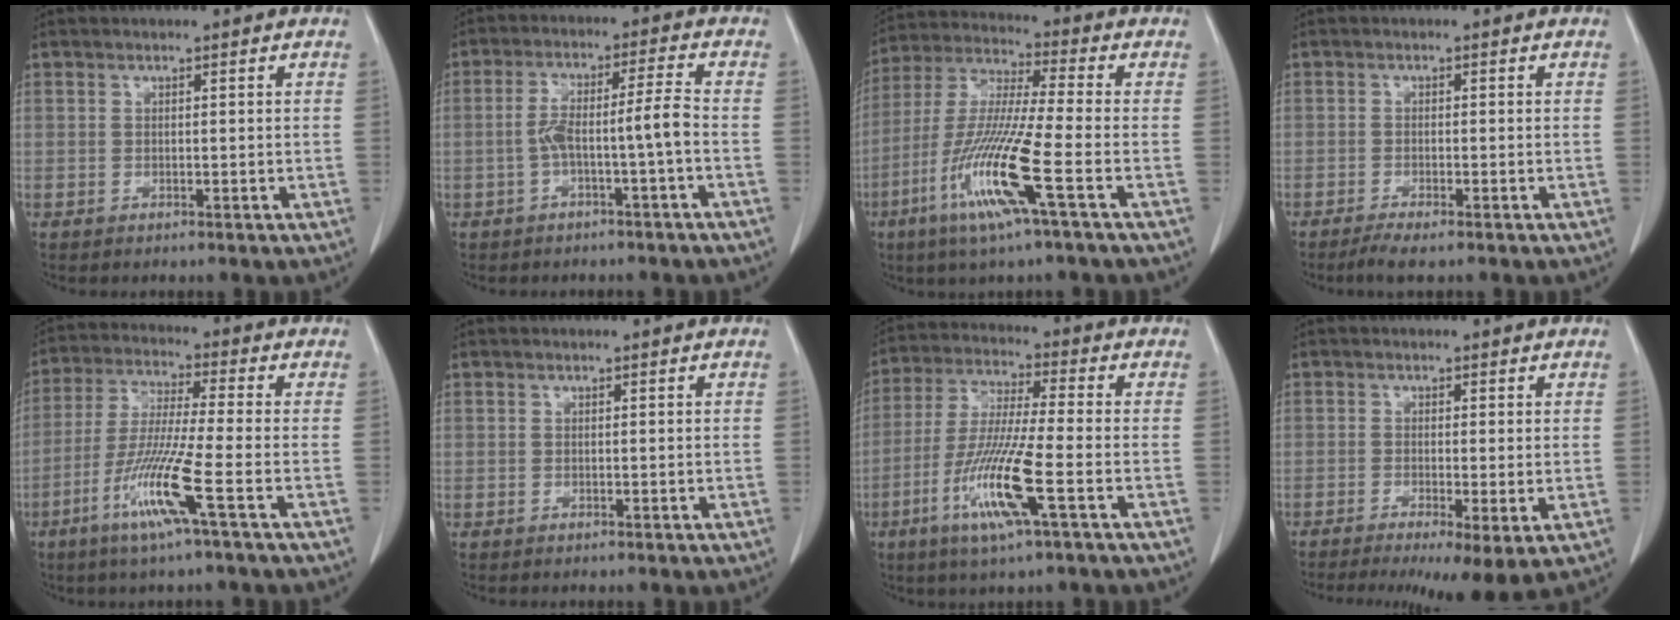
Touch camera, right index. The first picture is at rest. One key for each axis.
{"total": 6.1, "fx": -1.8, "fy": -0.1, "fz": 5.8, "tx": -0.112, "ty": 0.026, "tz": -0.026}
{"total": 14.4, "fx": -5.8, "fy": -0.4, "fz": 13.1, "tx": -0.273, "ty": -0.022, "tz": -0.118}
{"total": 3.1, "fx": -2.3, "fy": 0.2, "fz": 2.0, "tx": -0.037, "ty": -0.006, "tz": -0.042}
{"total": 11.0, "fx": -4.8, "fy": -1.1, "fz": 9.8, "tx": -0.198, "ty": -0.022, "tz": -0.100}
{"total": 0.0}
{"total": 12.3, "fx": -4.7, "fy": 0.1, "fz": 11.4, "tx": -0.233, "ty": -0.019, "tz": -0.093}
{"total": 8.1, "fx": -4.7, "fy": 1.3, "fz": 6.5, "tx": -0.090, "ty": -0.021, "tz": -0.074}